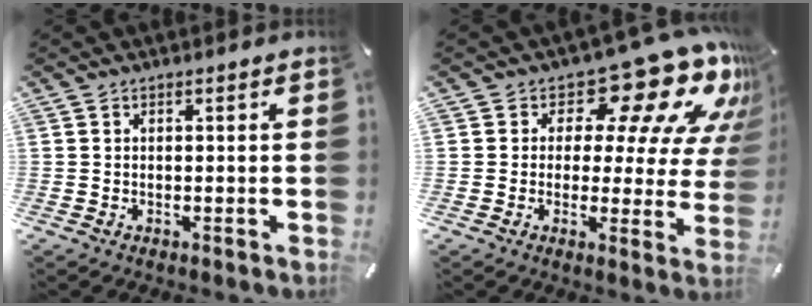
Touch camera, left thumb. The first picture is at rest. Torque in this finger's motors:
{"motor_torque": [1.42, 1.35, 0.58, 0.16, 0.00]}